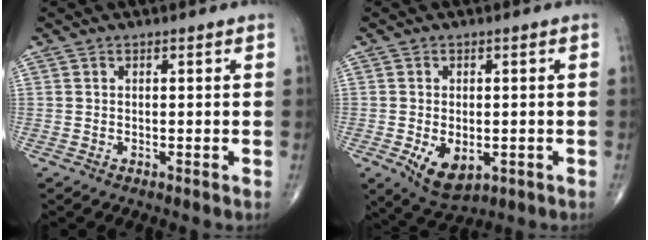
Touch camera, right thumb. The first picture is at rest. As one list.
[{"total": 7.4, "force": [-2.1, 4.3, 5.6], "torque": [-0.082, -0.008, -0.021]}]